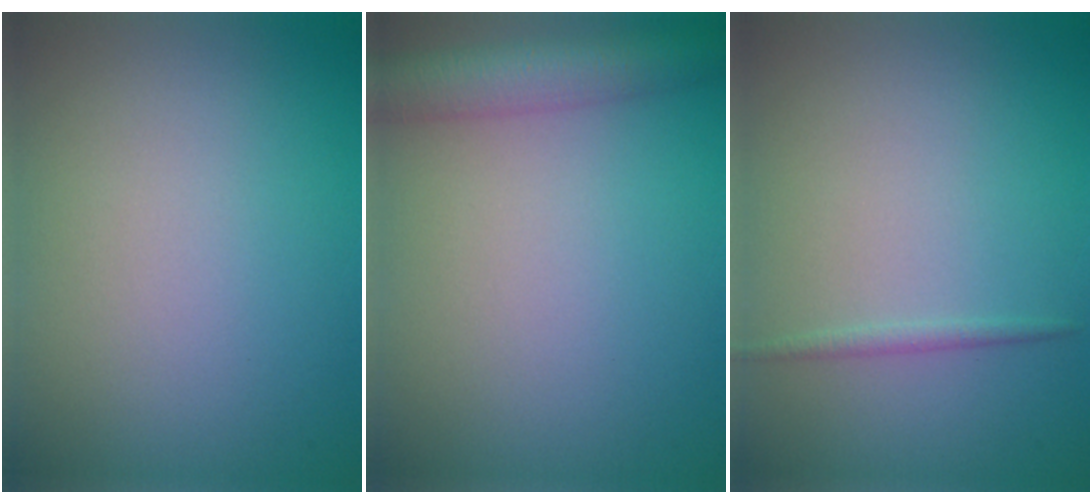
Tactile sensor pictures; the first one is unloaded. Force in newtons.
{"total": 5.1, "press": 5.1, "slide": 0.2}
{"total": 0.8, "press": 0.8, "slide": 0.1}